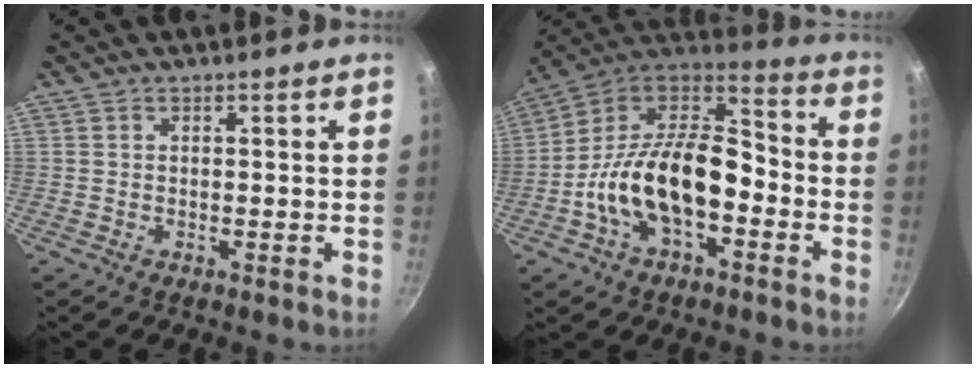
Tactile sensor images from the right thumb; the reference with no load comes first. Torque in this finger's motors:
{"motor_torque": [1.77, 3.24, 1.67, -1.10, 0.57]}